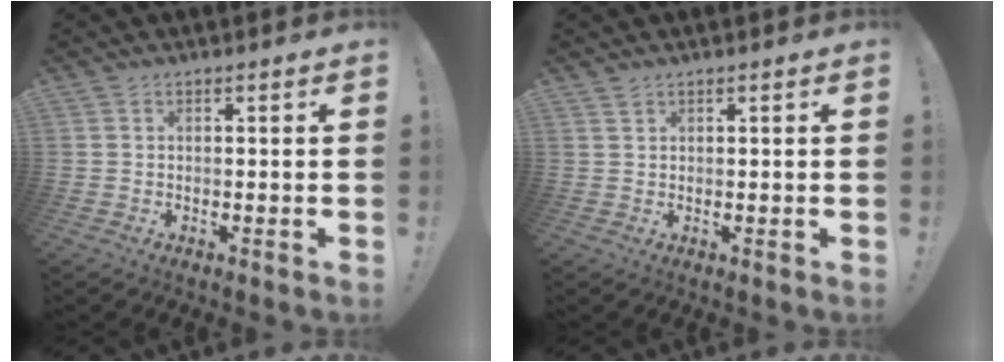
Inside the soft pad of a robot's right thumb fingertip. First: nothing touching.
{"total": 1.0, "force": [0.9, 0.4, 0.3], "torque": [-0.006, -0.001, 0.017]}